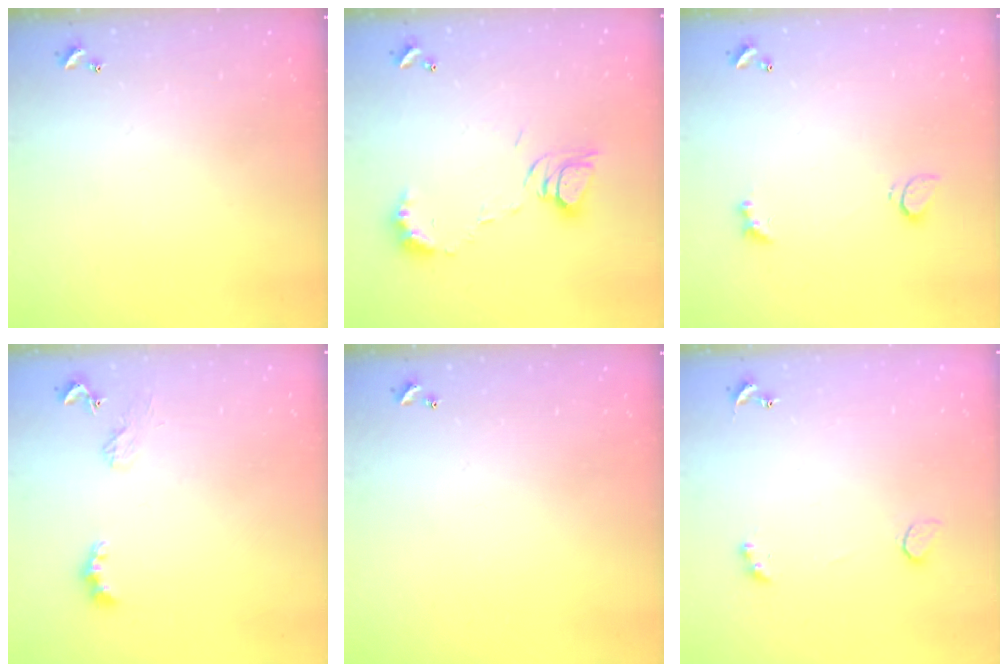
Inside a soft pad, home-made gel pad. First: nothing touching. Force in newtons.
{"total": 8.2, "press": 8.1, "slide": 0.8}
{"total": 3.0, "press": 2.7, "slide": 1.1}
{"total": 2.4, "press": 2.3, "slide": 0.5}
{"total": 0.0}
{"total": 2.1, "press": 1.9, "slide": 1.0}